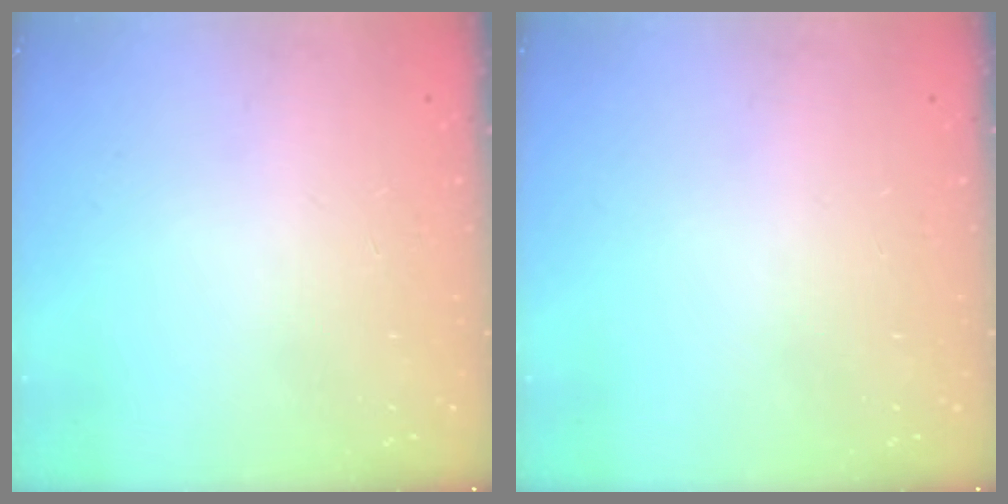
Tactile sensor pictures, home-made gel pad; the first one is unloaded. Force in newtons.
{"total": 0.0}